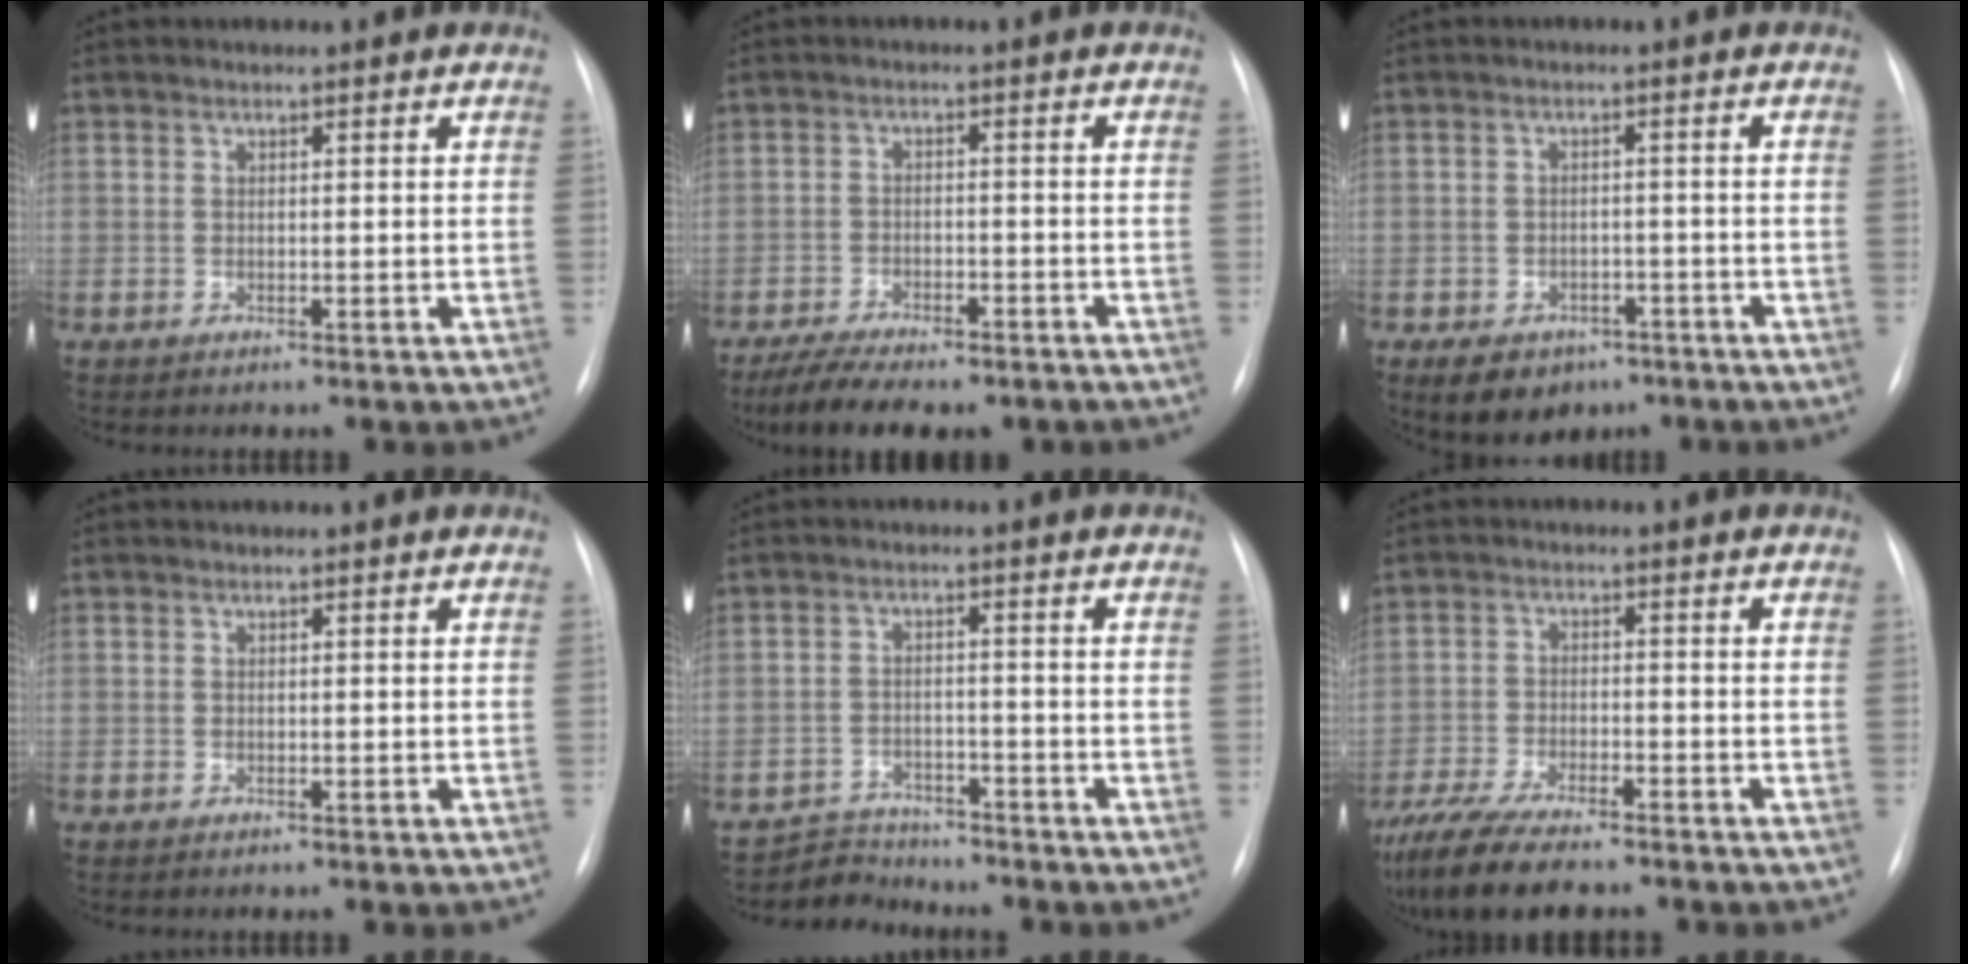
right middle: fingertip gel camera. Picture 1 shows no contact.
{"total": 10.9, "force": [-8.7, 3.6, 5.6], "torque": [-0.087, -0.005, -0.126]}
{"total": 8.0, "force": [-5.1, 5.3, 3.1], "torque": [-0.050, 0.006, -0.066]}
{"total": 0.0}
{"total": 4.6, "force": [-4.3, 1.1, -1.2], "torque": [0.022, 0.001, -0.073]}
{"total": 12.4, "force": [-10.1, 2.6, 6.7], "torque": [-0.123, -0.025, -0.166]}